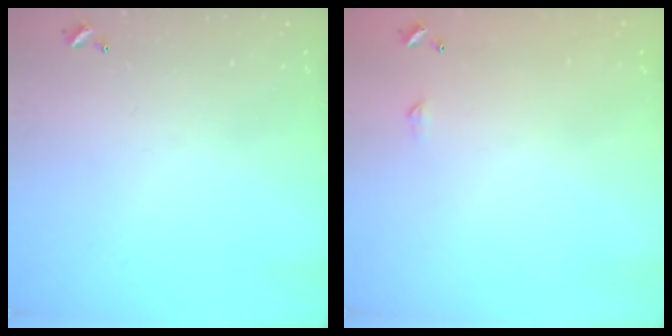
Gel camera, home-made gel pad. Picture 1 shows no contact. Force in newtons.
{"total": 2.3, "press": 2.3, "slide": 0.4}